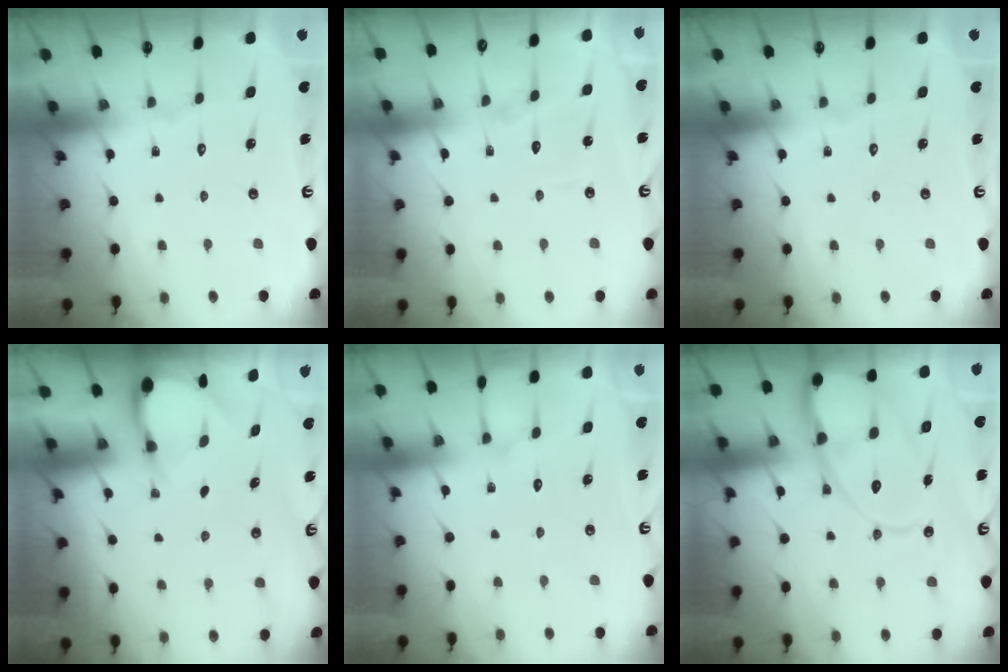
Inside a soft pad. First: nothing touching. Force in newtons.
{"total": 6.4, "press": 6.4, "slide": 0.5}
{"total": 0.0}
{"total": 3.3, "press": 3.3, "slide": 0.3}
{"total": 3.7, "press": 3.7, "slide": 0.5}
{"total": 15.8, "press": 15.7, "slide": 1.6}